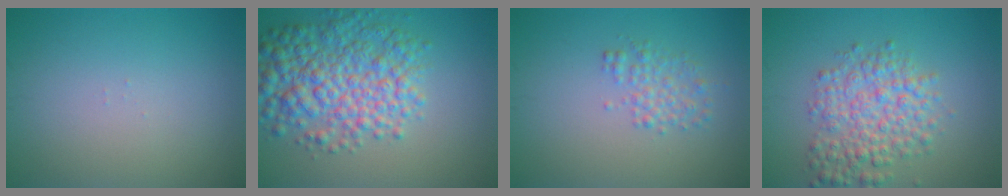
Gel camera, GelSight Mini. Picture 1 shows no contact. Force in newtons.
{"total": 7.7, "press": 7.7, "slide": 0.1}
{"total": 2.0, "press": 2.0, "slide": 0.0}
{"total": 5.2, "press": 5.2, "slide": 0.2}